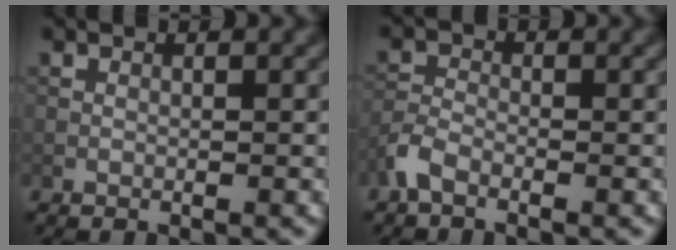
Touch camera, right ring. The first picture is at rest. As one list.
[{"total": 2.2, "force": [-1.6, 1.0, 1.2], "torque": [-0.029, 0.003, -0.042]}]